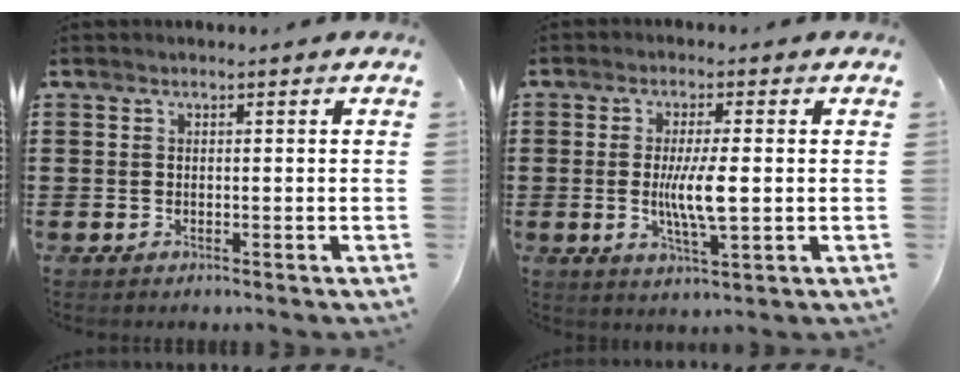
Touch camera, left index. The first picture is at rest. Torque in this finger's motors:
{"motor_torque": [1.41, 0.19, 0.64, 0.16]}